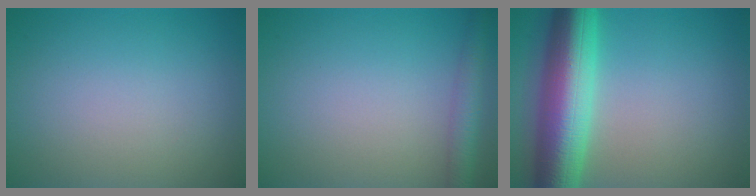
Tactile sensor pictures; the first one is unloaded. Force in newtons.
{"total": 2.8, "press": 2.8, "slide": 0.1}
{"total": 9.9, "press": 9.9, "slide": 0.3}